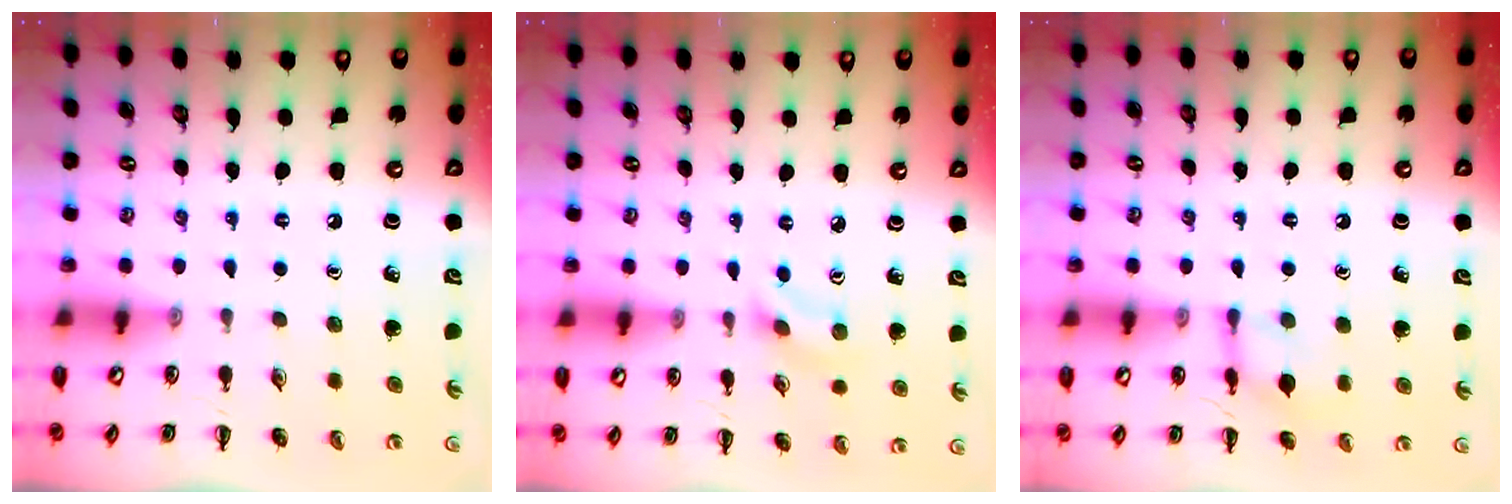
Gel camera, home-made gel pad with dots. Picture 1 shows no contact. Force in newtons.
{"total": 1.9, "press": 1.7, "slide": 0.8}
{"total": 7.9, "press": 7.9, "slide": 0.2}